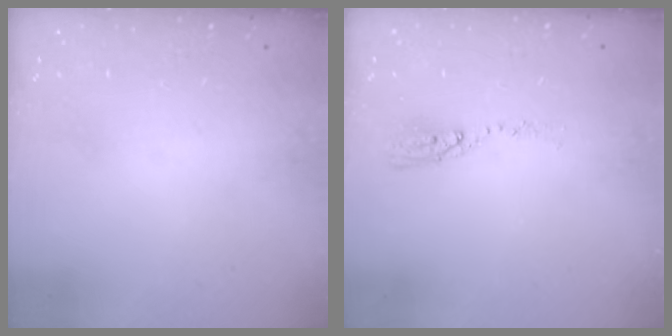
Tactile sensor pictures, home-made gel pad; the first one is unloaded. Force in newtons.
{"total": 4.8, "press": 4.7, "slide": 0.4}